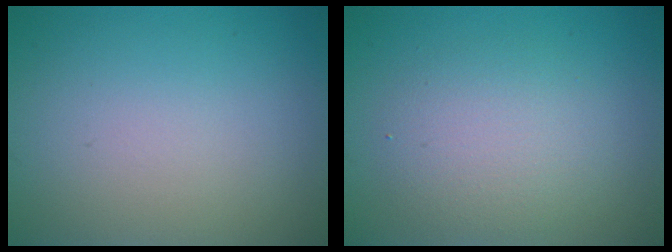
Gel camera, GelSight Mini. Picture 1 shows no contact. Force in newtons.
{"total": 3.6, "press": 3.6, "slide": 0.2}